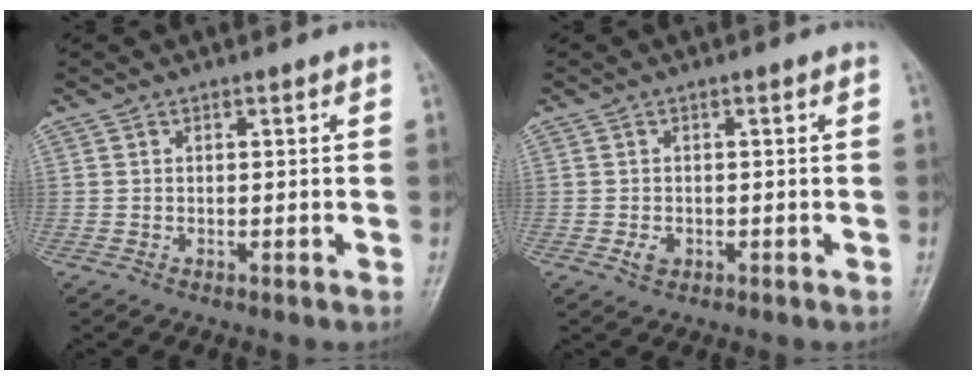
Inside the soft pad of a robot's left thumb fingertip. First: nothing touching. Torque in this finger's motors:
{"motor_torque": [0.18, 0.28, 0.42, 0.19, 0.00]}